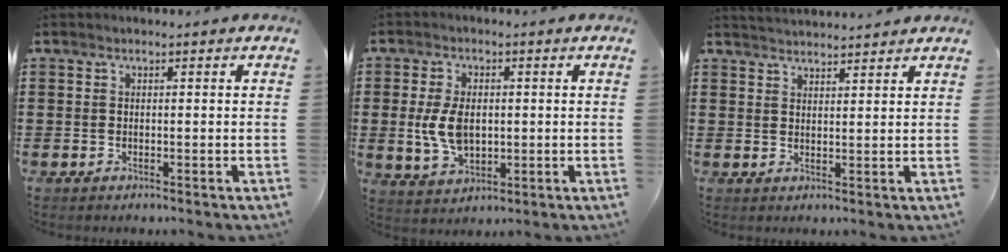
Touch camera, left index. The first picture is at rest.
{"total": 6.6, "force": [0.3, 4.0, 5.2], "torque": [-0.131, 0.000, 0.000]}
{"total": 2.4, "force": [2.4, -0.4, -0.1], "torque": [-0.004, -0.009, 0.045]}